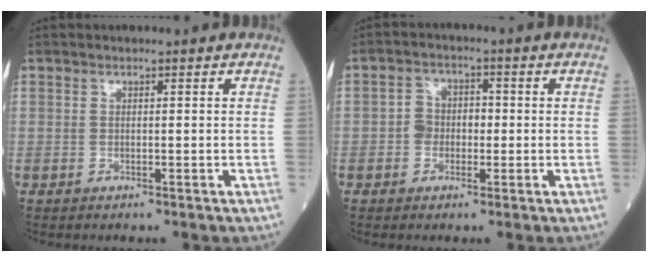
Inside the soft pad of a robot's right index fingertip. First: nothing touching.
{"total": 3.7, "force": [-0.6, 3.1, 2.0], "torque": [-0.032, 0.017, -0.016]}